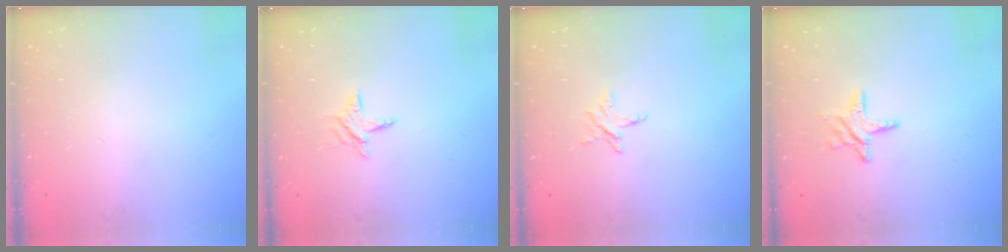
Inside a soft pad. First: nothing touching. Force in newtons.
{"total": 5.3, "press": 5.2, "slide": 0.6}
{"total": 3.4, "press": 3.4, "slide": 0.3}
{"total": 7.3, "press": 7.2, "slide": 0.6}